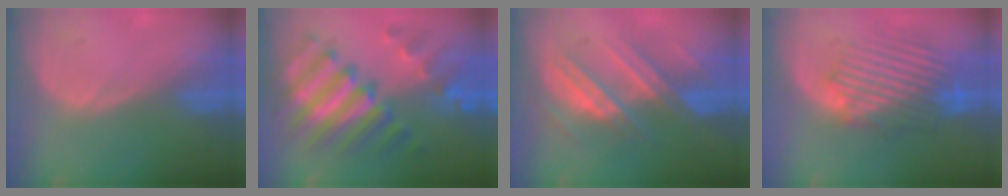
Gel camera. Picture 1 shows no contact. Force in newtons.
{"total": 11.6, "press": 11.6, "slide": 1.1}
{"total": 7.7, "press": 7.6, "slide": 0.8}
{"total": 9.9, "press": 9.1, "slide": 3.9}